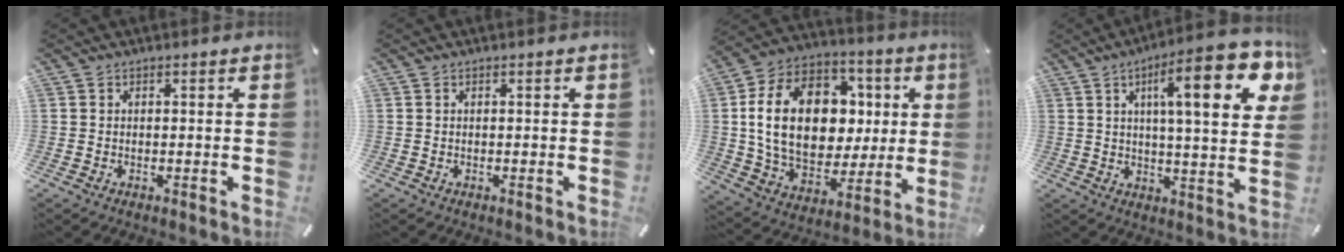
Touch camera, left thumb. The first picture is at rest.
{"total": 0.0}
{"total": 23.1, "force": [2.8, 16.7, 15.8], "torque": [-0.306, 0.005, 0.057]}
{"total": 19.5, "force": [7.7, 5.1, 17.2], "torque": [-0.248, -0.029, 0.105]}